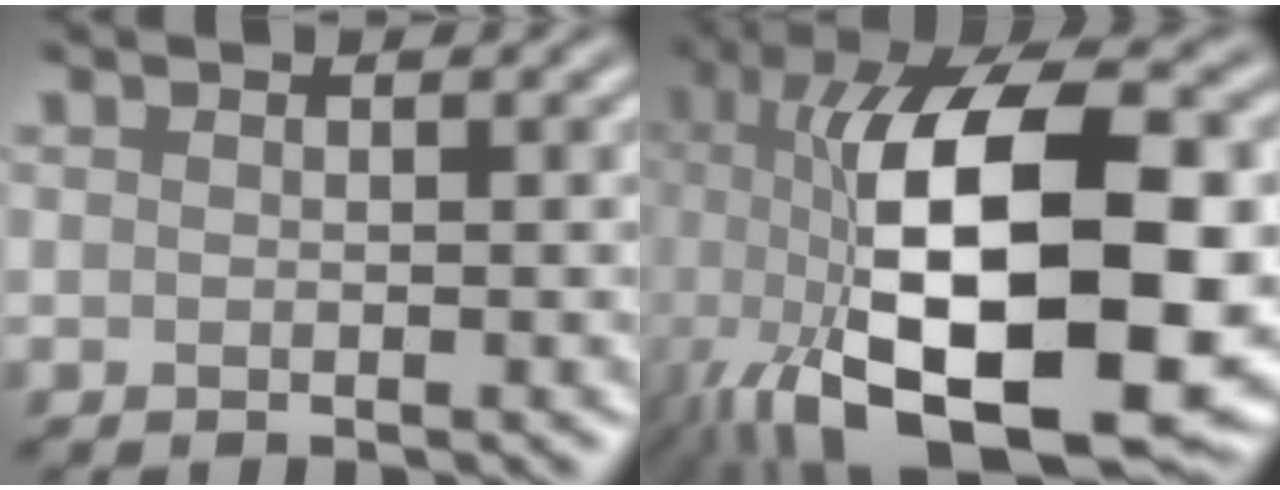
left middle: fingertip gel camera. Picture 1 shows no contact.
{"total": 18.8, "force": [-2.4, 7.9, 16.8], "torque": [-0.292, -0.003, -0.031]}